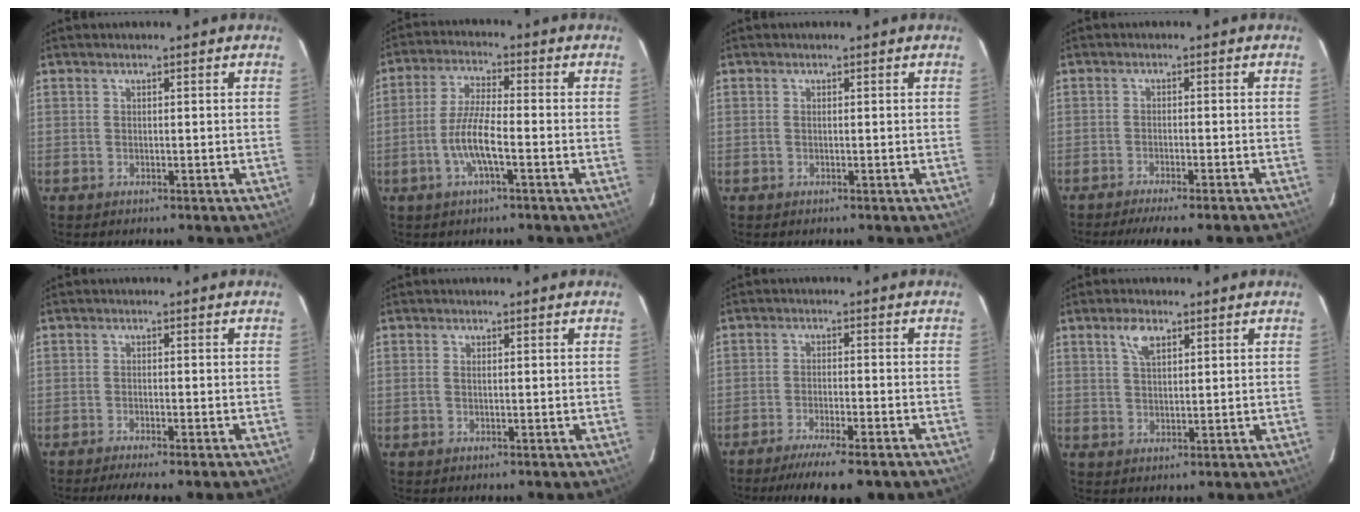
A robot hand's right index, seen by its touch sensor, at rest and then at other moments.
{"total": 7.4, "force": [-2.7, 1.2, 6.8], "torque": [-0.140, 0.000, -0.053]}
{"total": 0.0}
{"total": 11.2, "force": [-10.1, 0.8, 4.9], "torque": [-0.095, -0.024, -0.138]}
{"total": 6.2, "force": [-5.2, 0.0, 3.2], "torque": [-0.067, -0.019, -0.081]}
{"total": 0.7, "force": [0.1, 0.3, 0.6], "torque": [-0.013, 0.001, 0.000]}
{"total": 12.2, "force": [-10.0, 2.0, 6.7], "torque": [-0.139, -0.032, -0.151]}
{"total": 4.0, "force": [2.2, 1.8, 2.8], "torque": [-0.051, 0.007, 0.042]}